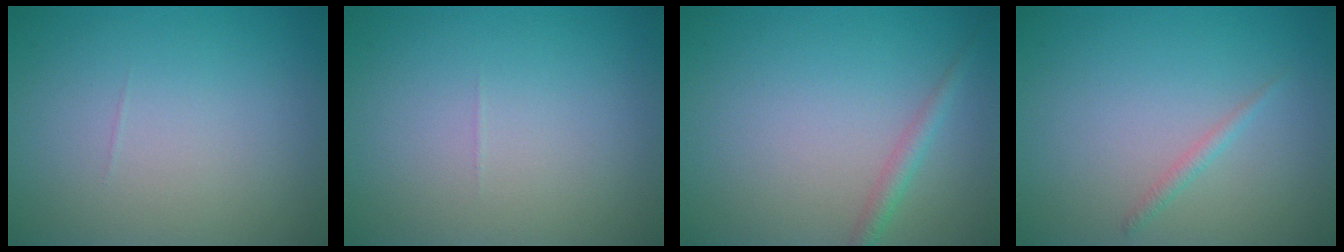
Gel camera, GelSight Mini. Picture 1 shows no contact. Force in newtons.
{"total": 0.0}
{"total": 1.5, "press": 1.5, "slide": 0.1}
{"total": 0.9, "press": 0.9, "slide": 0.1}